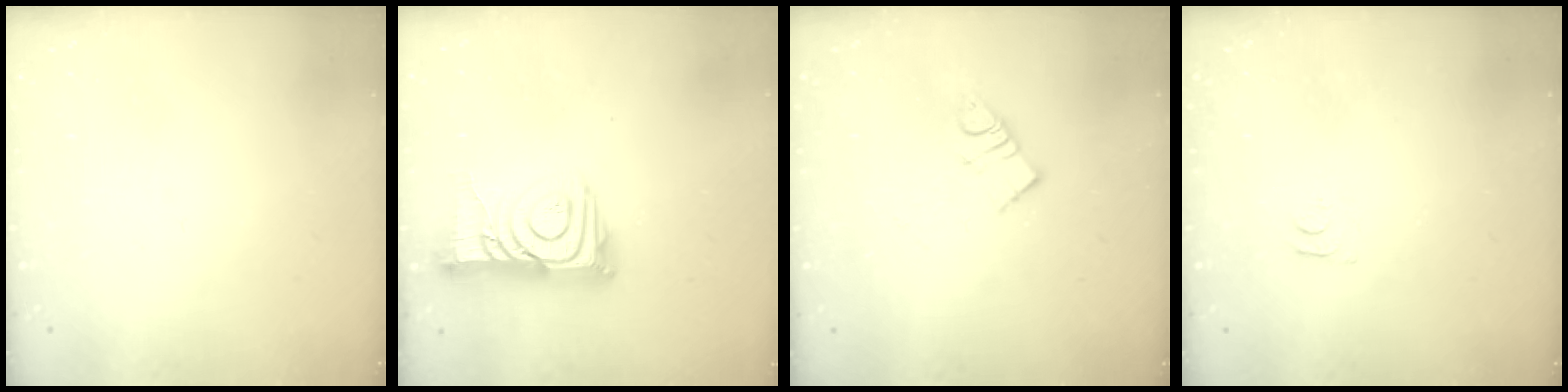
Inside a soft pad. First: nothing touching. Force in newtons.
{"total": 14.1, "press": 14.1, "slide": 1.1}
{"total": 5.9, "press": 5.9, "slide": 0.1}
{"total": 4.4, "press": 4.4, "slide": 0.4}